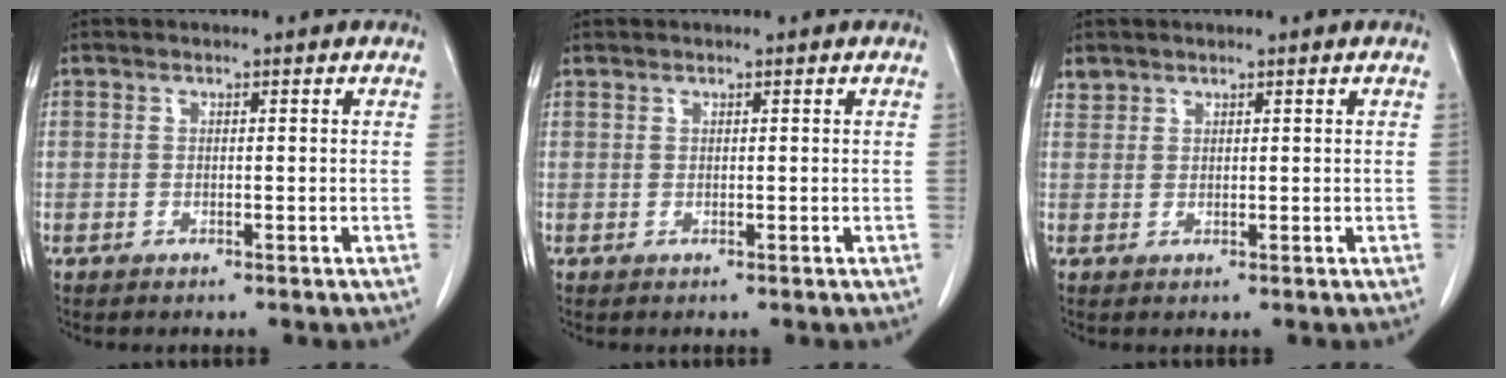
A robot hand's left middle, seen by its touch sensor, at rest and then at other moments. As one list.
[{"total": 0.0}, {"total": 1.3, "force": [1.1, 0.6, -0.1], "torque": [0.005, 0.006, 0.022]}]